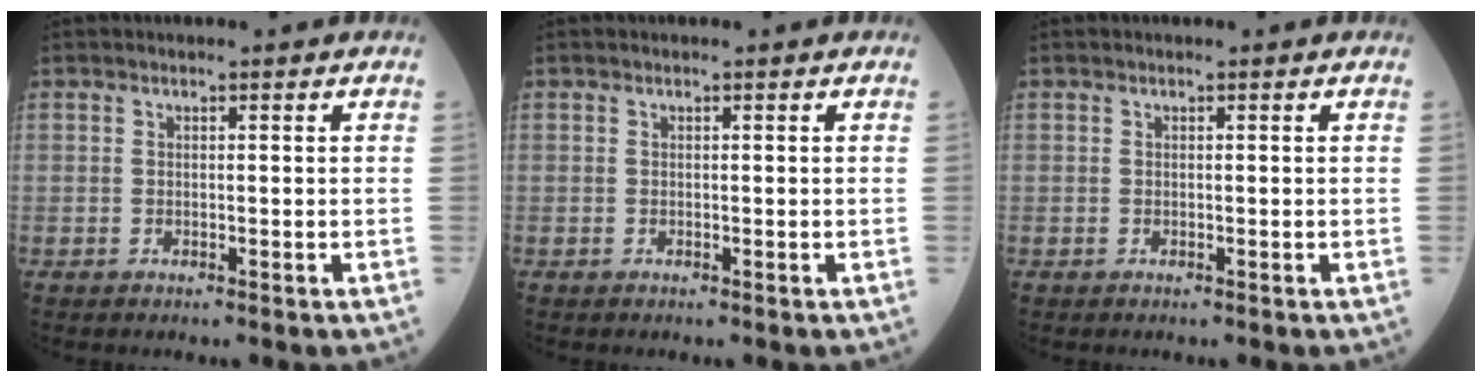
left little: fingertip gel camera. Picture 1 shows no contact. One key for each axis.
{"total": 0.0}
{"total": 0.0}